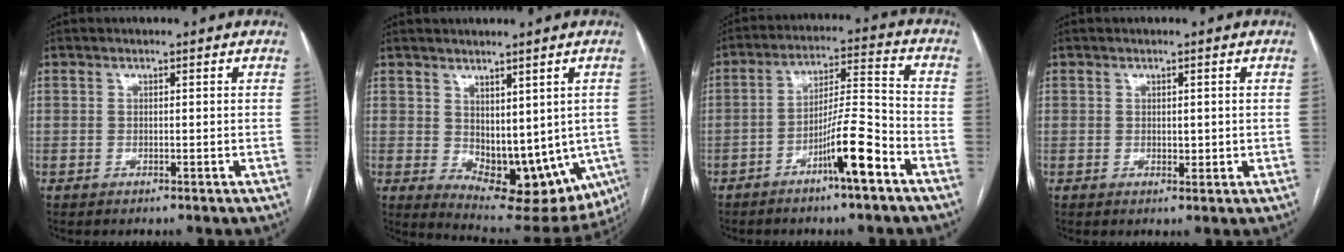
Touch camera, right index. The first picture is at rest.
{"total": 13.5, "force": [-1.2, 8.0, 10.8], "torque": [-0.135, -0.012, 0.004]}
{"total": 9.9, "force": [-5.4, 0.4, 8.3], "torque": [-0.144, 0.007, -0.091]}
{"total": 1.5, "force": [0.3, 1.0, 1.1], "torque": [-0.011, -0.002, 0.009]}